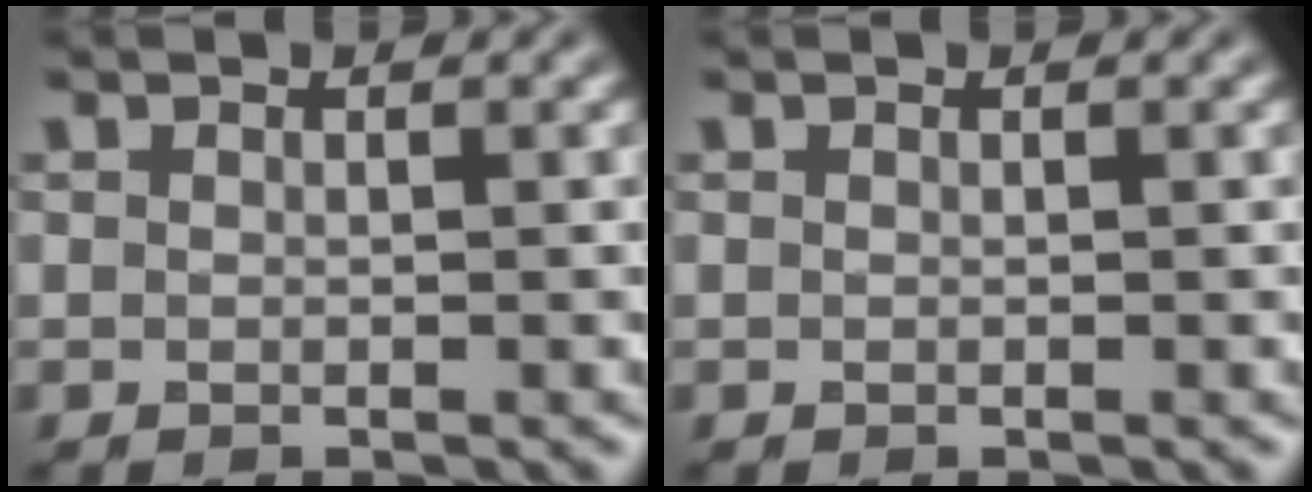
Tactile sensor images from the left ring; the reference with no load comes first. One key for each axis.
{"total": 0.0}